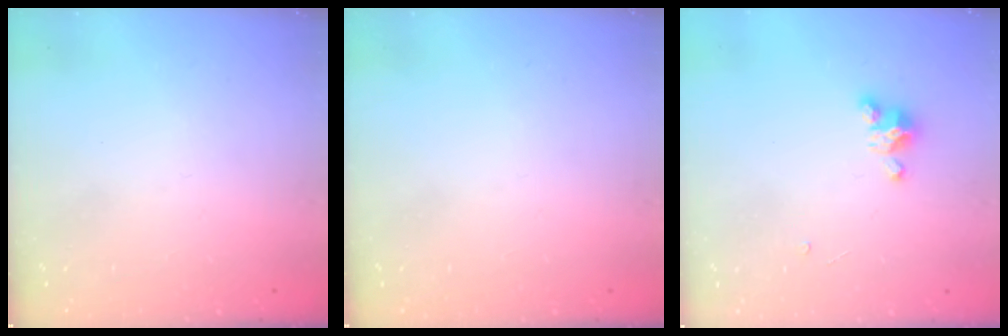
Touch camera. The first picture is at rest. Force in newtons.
{"total": 0.0}
{"total": 2.9, "press": 2.9, "slide": 0.3}